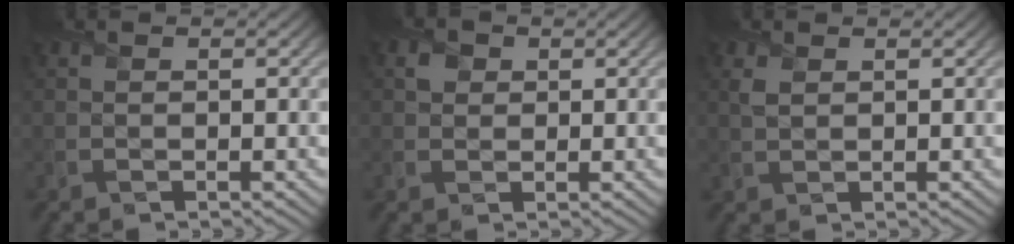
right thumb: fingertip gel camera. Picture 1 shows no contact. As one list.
[{"total": 1.6, "force": [0.5, 1.5, 0.4], "torque": [-0.006, 0.000, 0.006]}, {"total": 1.3, "force": [0.8, 0.7, 0.8], "torque": [-0.024, 0.003, 0.017]}]